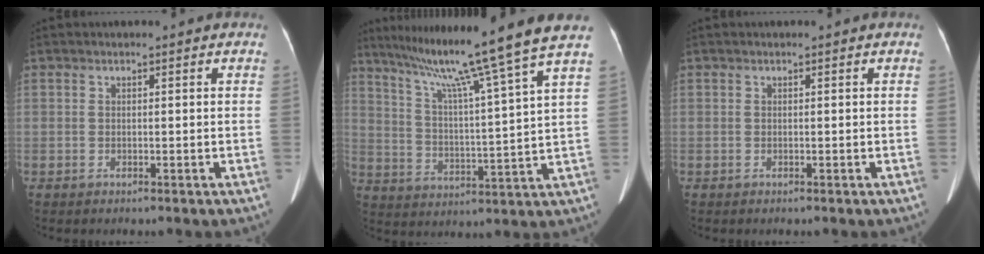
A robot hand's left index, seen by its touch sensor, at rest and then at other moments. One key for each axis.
{"total": 17.2, "fx": 13.5, "fy": -3.1, "fz": 10.1, "tx": -0.164, "ty": -0.019, "tz": 0.202}
{"total": 0.0}